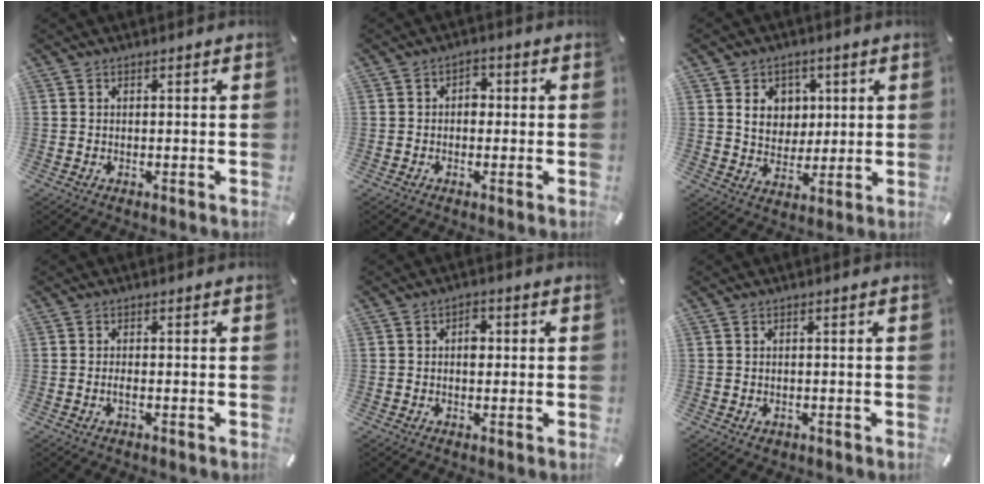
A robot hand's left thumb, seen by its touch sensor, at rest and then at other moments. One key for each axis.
{"total": 2.9, "fx": -0.4, "fy": 2.2, "fz": 1.8, "tx": -0.019, "ty": 0.005, "tz": -0.013}
{"total": 7.6, "fx": 2.3, "fy": 6.8, "fz": 2.6, "tx": -0.037, "ty": -0.002, "tz": 0.038}
{"total": 1.4, "fx": -0.4, "fy": 0.4, "fz": 1.2, "tx": -0.024, "ty": -0.001, "tz": -0.008}
{"total": 2.9, "fx": 0.2, "fy": 2.0, "fz": 2.2, "tx": -0.020, "ty": -0.002, "tz": -0.004}
{"total": 1.1, "fx": -0.3, "fy": 0.9, "fz": 0.5, "tx": -0.009, "ty": 0.004, "tz": -0.007}